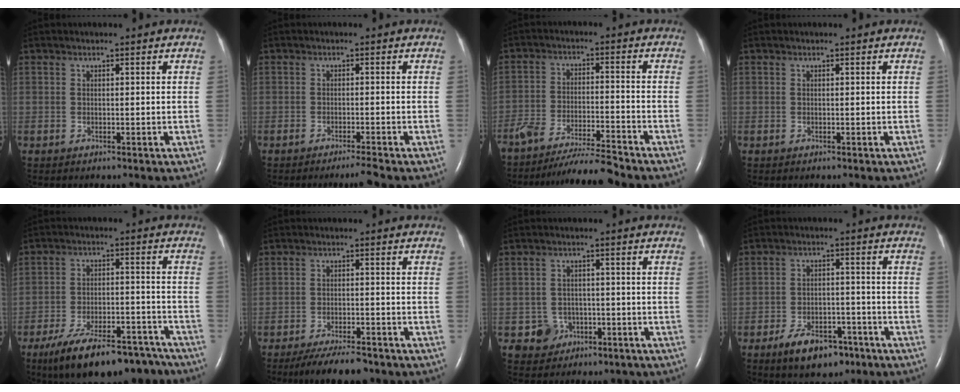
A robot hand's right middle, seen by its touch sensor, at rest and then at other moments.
{"total": 2.2, "force": [-1.9, -0.6, 0.9], "torque": [-0.023, -0.006, -0.034]}
{"total": 9.9, "force": [-9.3, -0.6, 3.4], "torque": [-0.053, -0.015, -0.161]}
{"total": 0.0}
{"total": 17.1, "force": [-13.7, 5.4, 8.6], "torque": [-0.116, 0.014, -0.209]}
{"total": 8.1, "force": [-6.9, 1.8, 3.9], "torque": [-0.060, -0.014, -0.110]}
{"total": 4.4, "force": [-2.0, 3.9, 0.1], "torque": [0.001, 0.016, -0.021]}
{"total": 8.2, "force": [-5.4, 4.1, 4.6], "torque": [-0.081, 0.001, -0.082]}